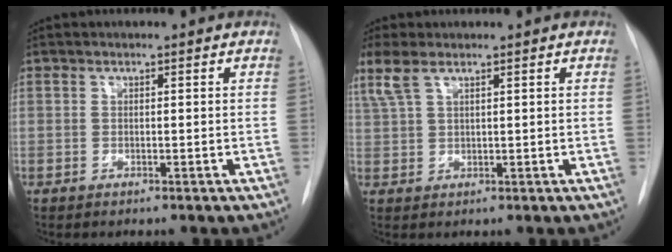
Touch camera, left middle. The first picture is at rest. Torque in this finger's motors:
{"motor_torque": [0.01, 0.02, 0.12, 0.09]}